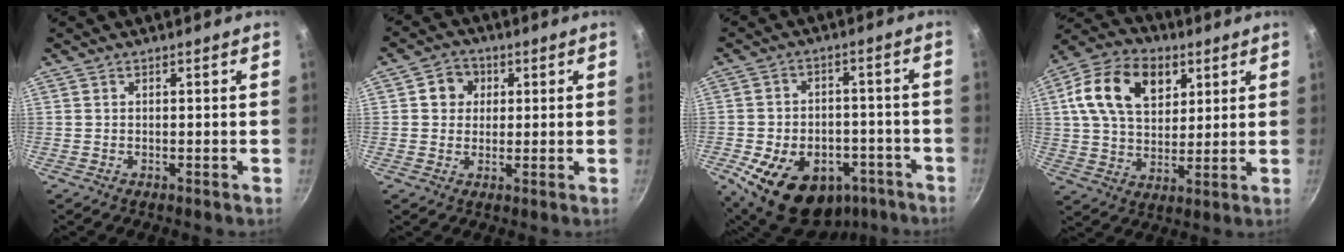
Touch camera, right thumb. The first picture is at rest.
{"total": 5.4, "force": [1.4, 4.8, 1.9], "torque": [0.005, 0.003, 0.014]}
{"total": 19.6, "force": [-9.6, 13.0, 11.0], "torque": [-0.146, 0.040, -0.129]}
{"total": 17.2, "force": [6.0, 11.5, 11.3], "torque": [-0.175, -0.004, 0.093]}